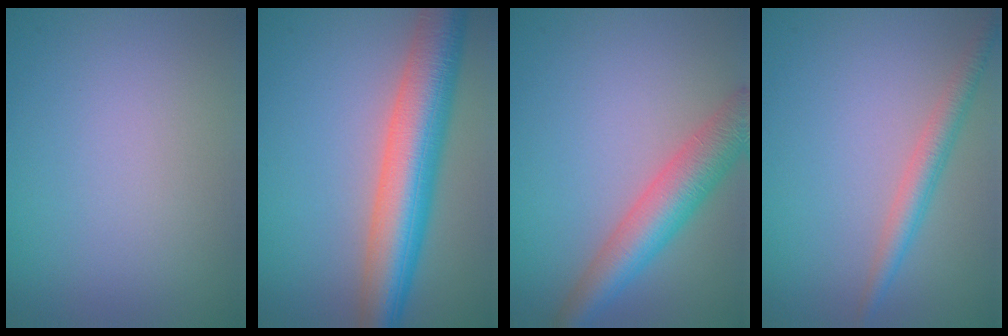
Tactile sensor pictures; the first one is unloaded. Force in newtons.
{"total": 9.3, "press": 9.3, "slide": 0.4}
{"total": 5.7, "press": 5.7, "slide": 0.2}
{"total": 2.8, "press": 2.8, "slide": 0.1}